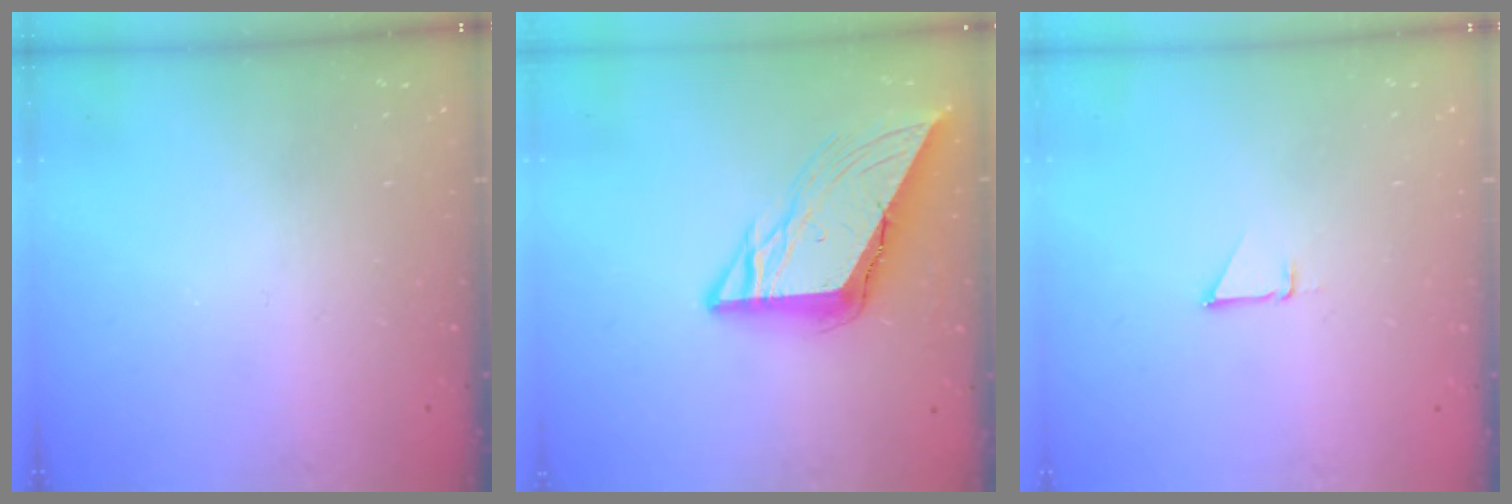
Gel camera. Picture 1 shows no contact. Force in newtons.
{"total": 12.0, "press": 12.0, "slide": 1.3}
{"total": 1.9, "press": 1.9, "slide": 0.0}